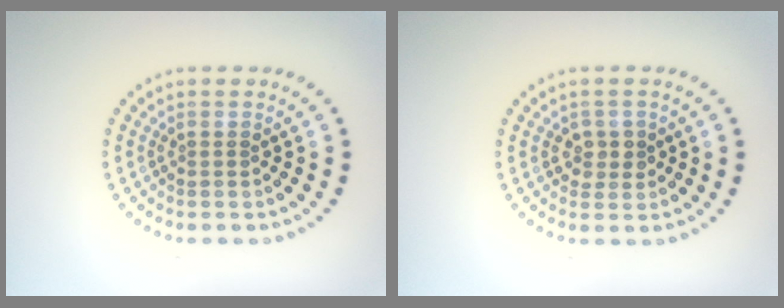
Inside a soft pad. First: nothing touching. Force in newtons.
{"total": 1.8, "press": 1.7, "slide": 0.4}